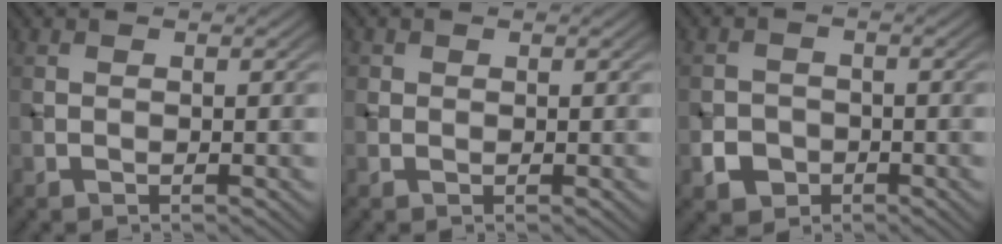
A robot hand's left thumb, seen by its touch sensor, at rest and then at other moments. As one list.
[{"total": 0.7, "force": [0.2, 0.7, 0.1], "torque": [0.000, -0.002, -0.001]}, {"total": 3.0, "force": [-1.5, 2.4, 1.0], "torque": [-0.017, -0.004, -0.029]}]